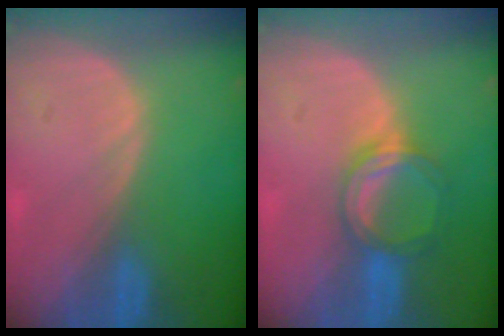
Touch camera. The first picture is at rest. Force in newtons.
{"total": 5.2, "press": 4.9, "slide": 1.7}